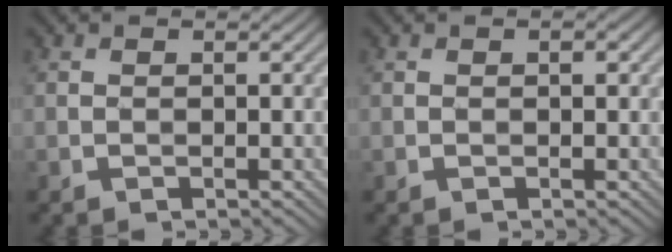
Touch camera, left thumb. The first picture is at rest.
{"total": 0.9, "force": [0.2, 0.3, 0.8], "torque": [-0.010, 0.001, 0.002]}